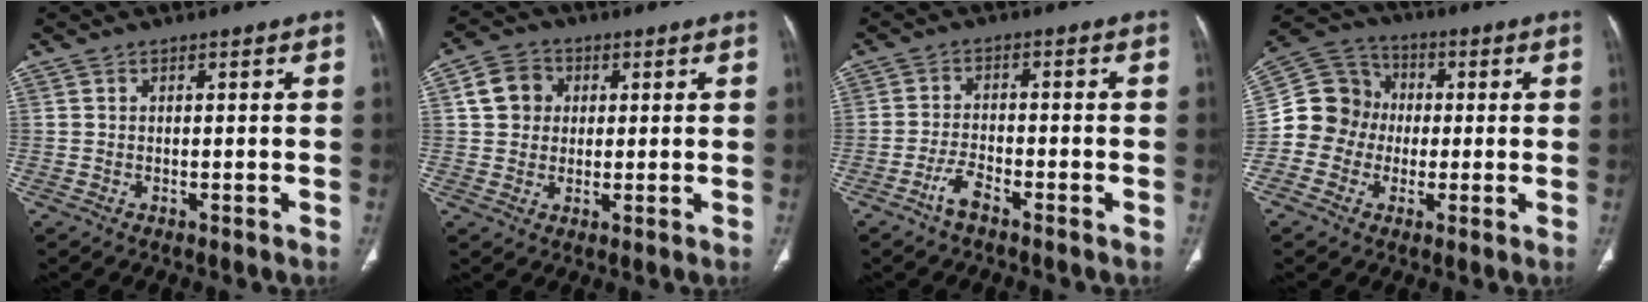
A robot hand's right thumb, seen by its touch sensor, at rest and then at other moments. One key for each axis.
{"total": 6.6, "fx": 1.5, "fy": 5.9, "fz": 2.7, "tx": -0.028, "ty": 0.006, "tz": 0.022}
{"total": 3.5, "fx": -2.7, "fy": 0.7, "fz": 2.1, "tx": -0.050, "ty": 0.017, "tz": -0.053}
{"total": 11.3, "fx": -1.3, "fy": 10.6, "fz": 3.4, "tx": -0.041, "ty": 0.035, "tz": -0.031}